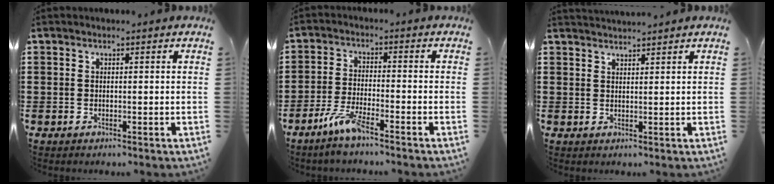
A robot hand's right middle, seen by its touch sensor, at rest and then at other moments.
{"total": 5.2, "force": [-3.7, 0.5, 3.7], "torque": [-0.086, -0.009, -0.071]}
{"total": 1.7, "force": [1.7, 0.0, 0.0], "torque": [-0.004, 0.002, 0.033]}